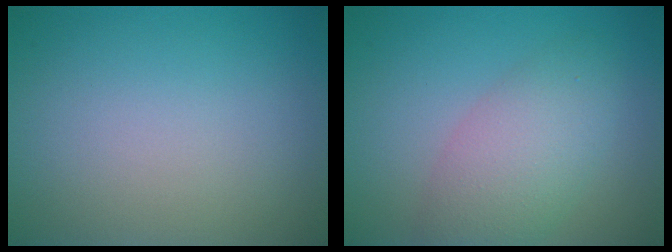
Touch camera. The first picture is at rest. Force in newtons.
{"total": 4.8, "press": 4.8, "slide": 0.2}